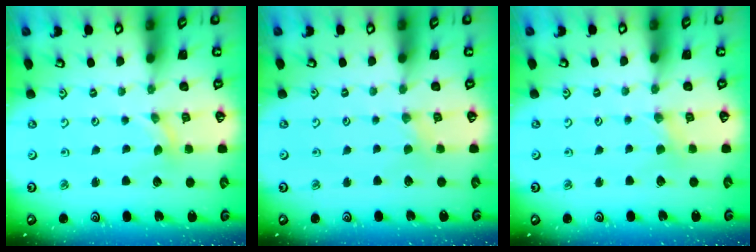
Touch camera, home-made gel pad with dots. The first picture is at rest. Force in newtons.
{"total": 1.3, "press": 1.3, "slide": 0.2}
{"total": 1.5, "press": 1.4, "slide": 0.2}